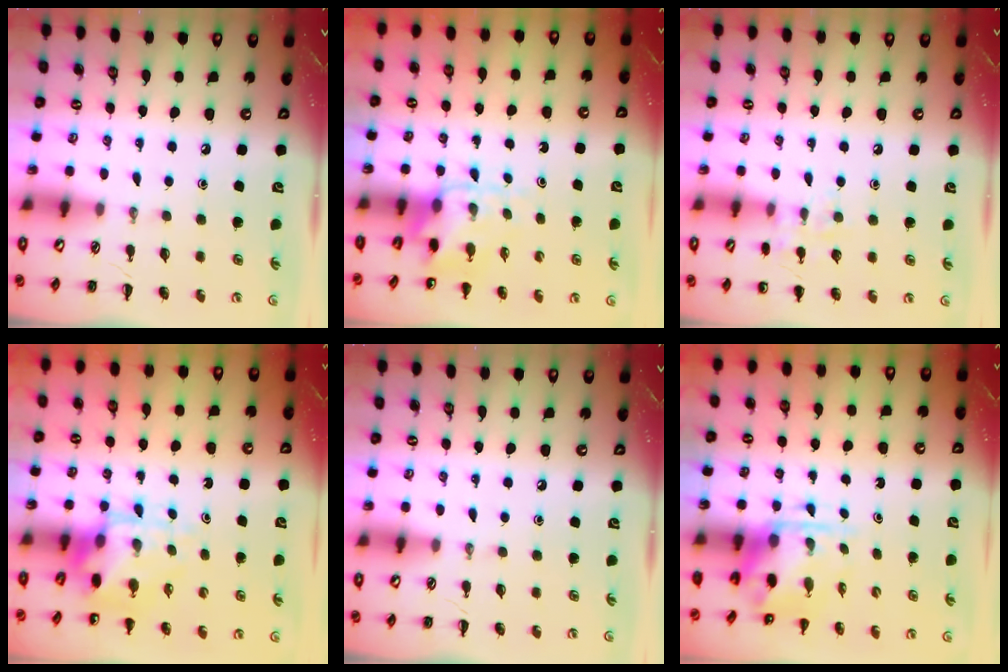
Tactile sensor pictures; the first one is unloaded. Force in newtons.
{"total": 4.7, "press": 4.7, "slide": 0.3}
{"total": 6.9, "press": 6.8, "slide": 1.2}
{"total": 6.0, "press": 5.9, "slide": 1.3}
{"total": 0.0}
{"total": 3.9, "press": 3.9, "slide": 0.6}